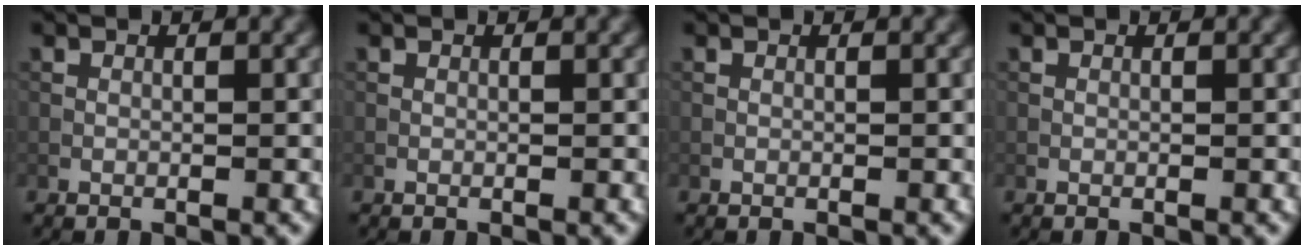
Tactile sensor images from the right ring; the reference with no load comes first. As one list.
[{"total": 0.0}, {"total": 0.0}, {"total": 0.0}]